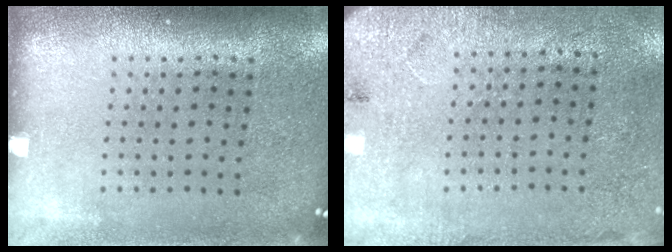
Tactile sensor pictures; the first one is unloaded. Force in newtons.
{"total": 2.7, "press": 2.2, "slide": 1.6}